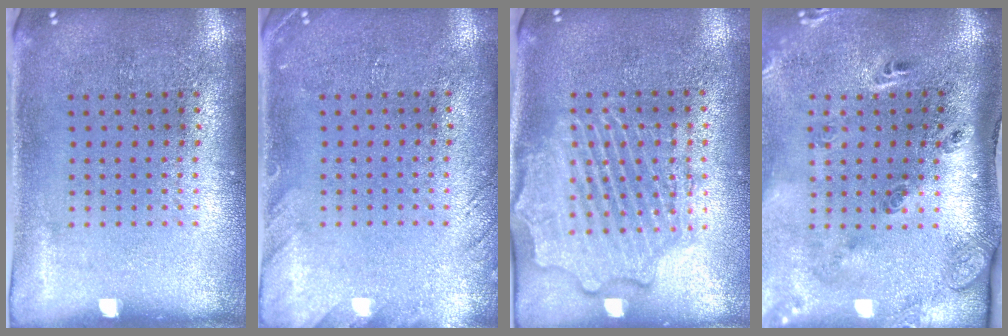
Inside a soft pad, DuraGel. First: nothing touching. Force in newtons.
{"total": 1.5, "press": 1.5, "slide": 0.2}
{"total": 2.3, "press": 2.3, "slide": 0.4}
{"total": 3.0, "press": 1.9, "slide": 2.4}